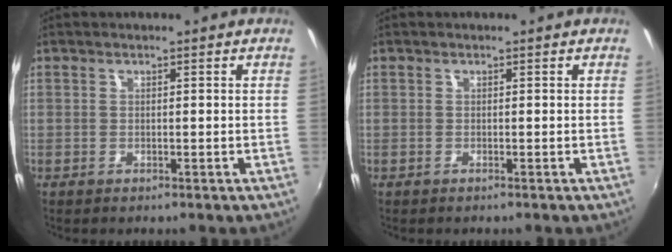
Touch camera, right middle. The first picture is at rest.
{"total": 0.0}